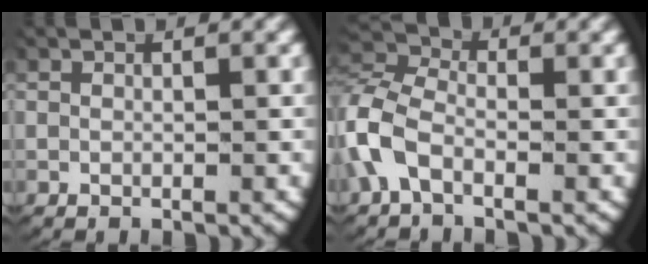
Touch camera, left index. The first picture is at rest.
{"total": 5.2, "force": [-1.0, 4.1, 3.0], "torque": [-0.082, 0.001, -0.029]}